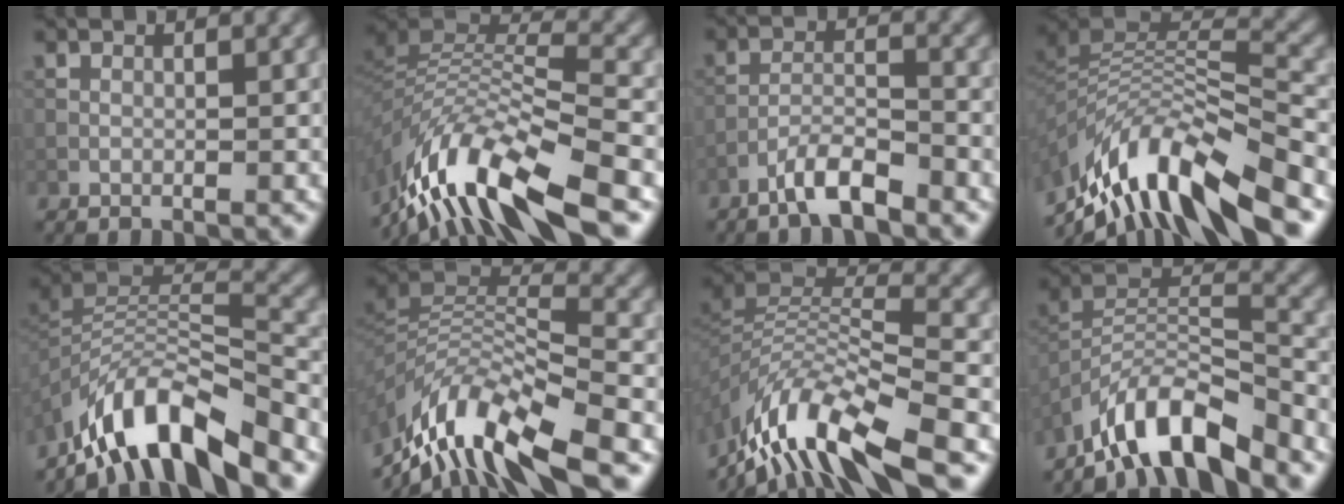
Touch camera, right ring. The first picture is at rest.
{"total": 12.4, "force": [-8.2, 3.7, 8.5], "torque": [-0.172, 0.016, -0.153]}
{"total": 3.9, "force": [-3.0, 0.6, 2.4], "torque": [-0.043, 0.008, -0.063]}
{"total": 11.4, "force": [-7.4, 4.1, 7.6], "torque": [-0.154, 0.019, -0.130]}
{"total": 9.9, "force": [-7.4, 2.8, 5.9], "torque": [-0.093, 0.003, -0.138]}
{"total": 11.0, "force": [-7.7, 3.3, 7.1], "torque": [-0.138, 0.013, -0.147]}
{"total": 11.4, "force": [-8.1, 3.2, 7.4], "torque": [-0.140, 0.013, -0.154]}
{"total": 8.7, "force": [-7.0, 2.2, 4.6], "torque": [-0.075, 0.002, -0.139]}